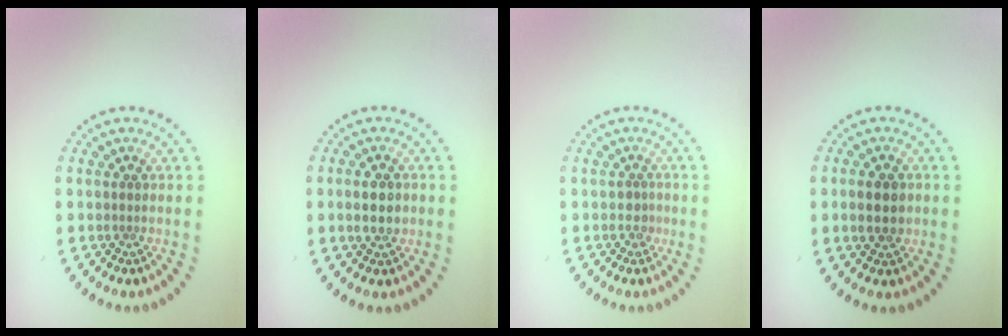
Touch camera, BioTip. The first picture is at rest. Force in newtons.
{"total": 2.9, "press": 2.9, "slide": 0.2}
{"total": 1.2, "press": 0.9, "slide": 0.8}
{"total": 3.7, "press": 3.7, "slide": 0.2}